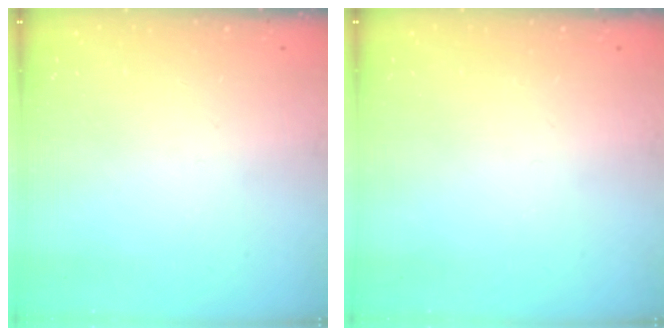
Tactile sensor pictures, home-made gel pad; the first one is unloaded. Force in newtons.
{"total": 0.0}